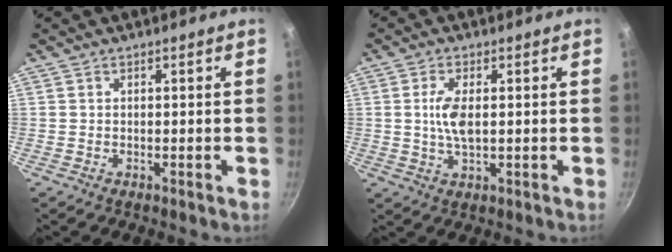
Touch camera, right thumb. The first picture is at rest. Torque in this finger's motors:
{"motor_torque": [0.36, 0.82, 0.70, -0.13, 0.05]}